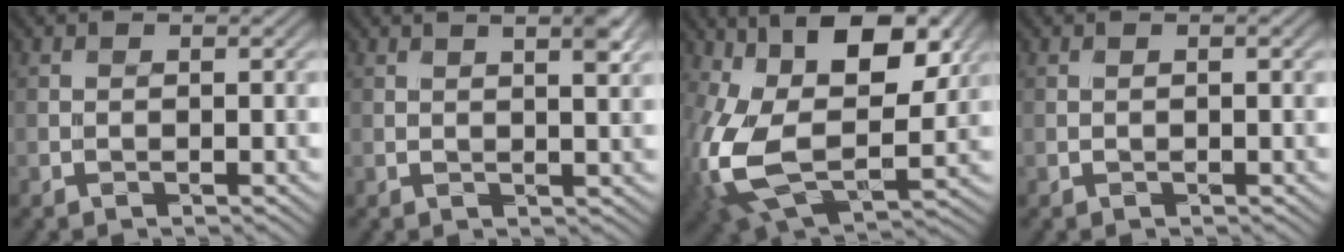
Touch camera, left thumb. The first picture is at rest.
{"total": 2.9, "force": [1.9, 0.2, 2.1], "torque": [-0.036, 0.001, 0.033]}
{"total": 15.8, "force": [2.6, 9.5, 12.3], "torque": [-0.276, -0.010, 0.044]}
{"total": 0.7, "force": [0.1, 0.1, 0.7], "torque": [-0.015, 0.001, 0.000]}